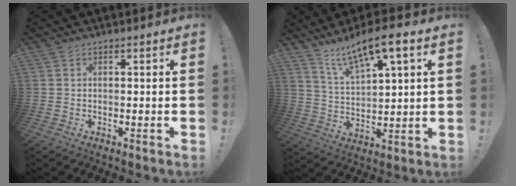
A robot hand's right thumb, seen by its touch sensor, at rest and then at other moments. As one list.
[{"total": 11.2, "force": [8.2, 2.4, 7.3], "torque": [-0.131, -0.044, 0.139]}]